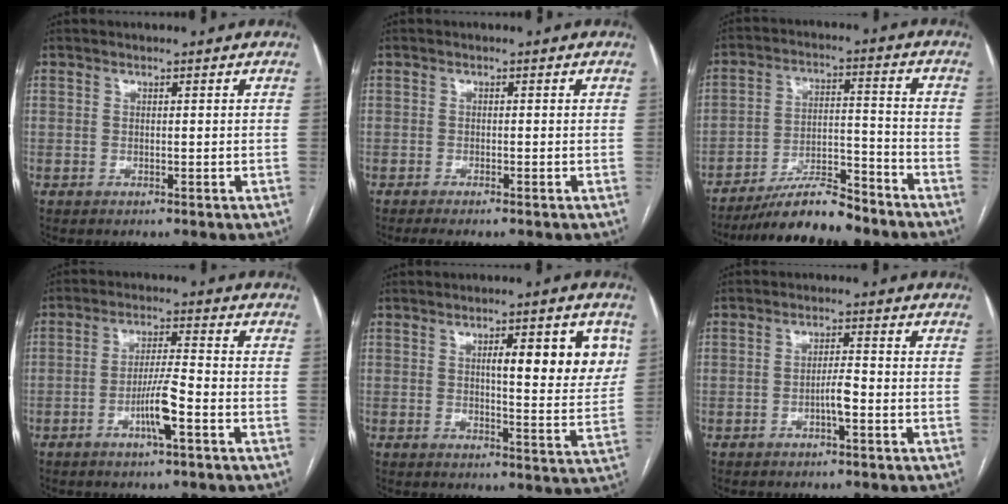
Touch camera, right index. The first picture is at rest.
{"total": 2.0, "force": [-1.5, 0.2, 1.3], "torque": [-0.021, -0.004, -0.022]}
{"total": 11.3, "force": [-9.8, 2.0, 5.2], "torque": [-0.082, 0.010, -0.168]}
{"total": 6.2, "force": [-2.7, 0.1, 5.6], "torque": [-0.108, -0.001, -0.049]}
{"total": 10.3, "force": [3.5, 2.2, 9.4], "torque": [-0.123, 0.001, 0.046]}
{"total": 3.0, "force": [-1.2, 0.3, 2.7], "torque": [-0.046, 0.002, -0.021]}